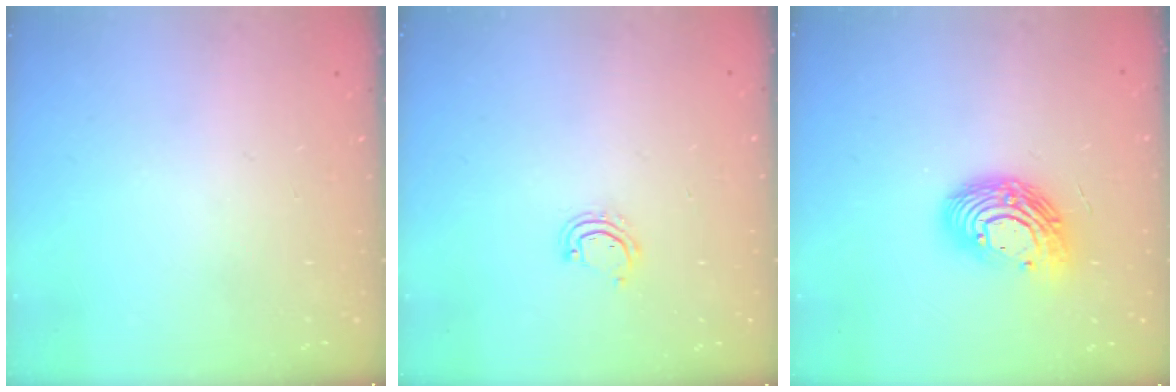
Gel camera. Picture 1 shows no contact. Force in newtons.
{"total": 2.7, "press": 2.7, "slide": 0.2}
{"total": 12.9, "press": 12.9, "slide": 1.2}